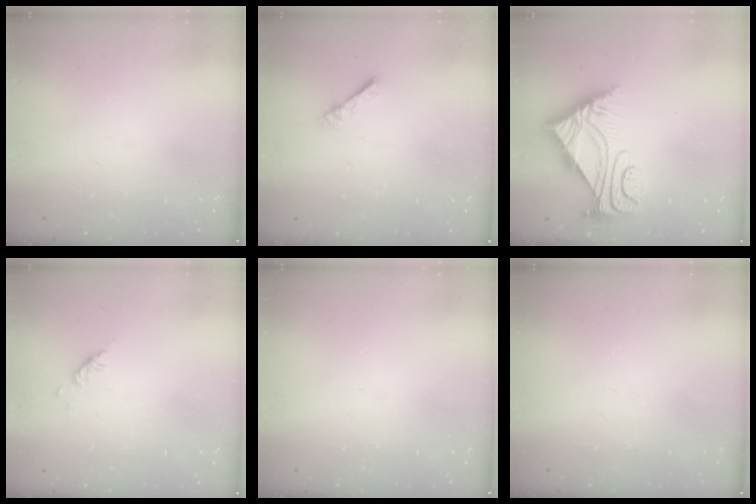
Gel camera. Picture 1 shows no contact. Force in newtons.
{"total": 2.4, "press": 2.4, "slide": 0.2}
{"total": 6.8, "press": 6.8, "slide": 0.5}
{"total": 2.9, "press": 2.9, "slide": 0.6}
{"total": 0.0}
{"total": 0.0}